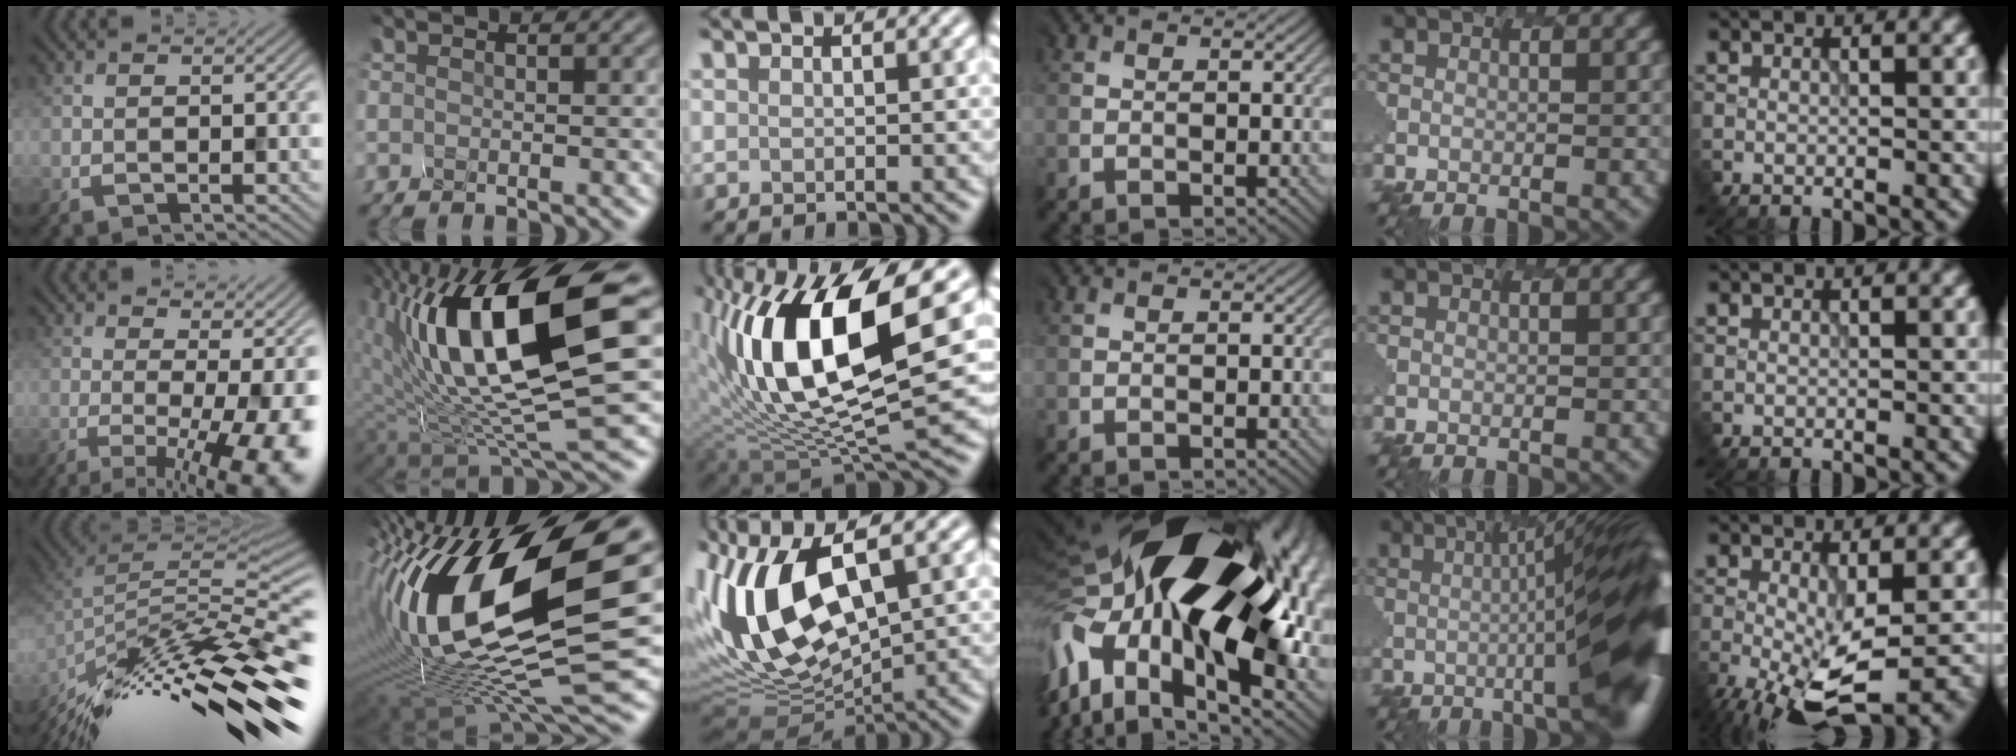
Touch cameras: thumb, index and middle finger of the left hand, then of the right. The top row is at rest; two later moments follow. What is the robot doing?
{"motion": "disassemble", "object": "hinged tin"}